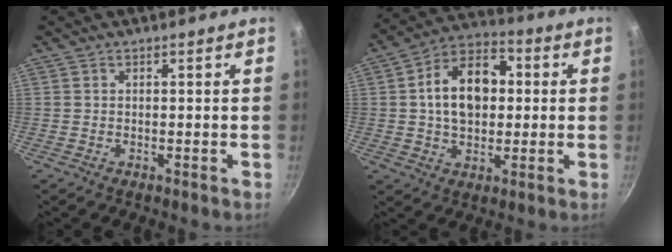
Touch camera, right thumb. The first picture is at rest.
{"total": 14.3, "force": [1.5, 9.8, 10.3], "torque": [-0.132, 0.024, 0.010]}